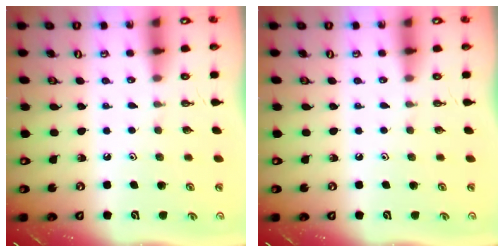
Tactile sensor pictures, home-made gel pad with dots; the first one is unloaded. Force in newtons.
{"total": 0.0}